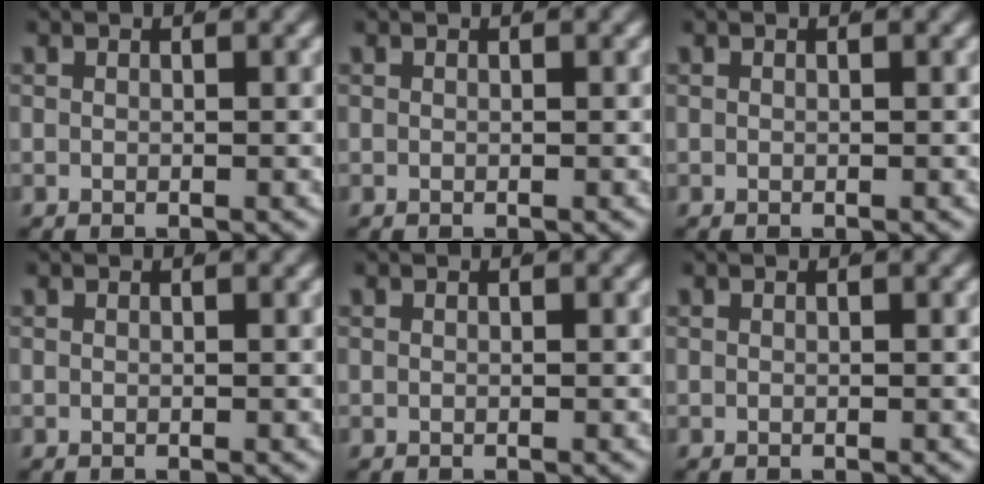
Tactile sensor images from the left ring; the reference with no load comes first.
{"total": 0.0}
{"total": 0.0}
{"total": 0.0}
{"total": 0.0}
{"total": 0.0}